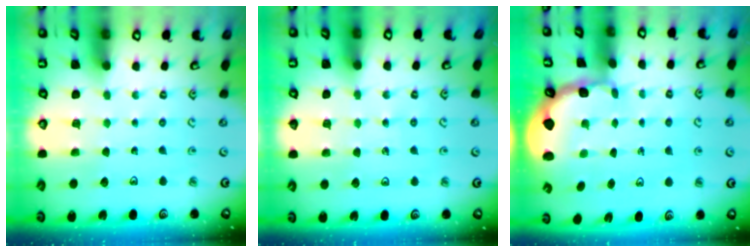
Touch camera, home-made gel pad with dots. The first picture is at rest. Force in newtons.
{"total": 5.3, "press": 4.8, "slide": 2.2}
{"total": 1.8, "press": 1.7, "slide": 0.5}